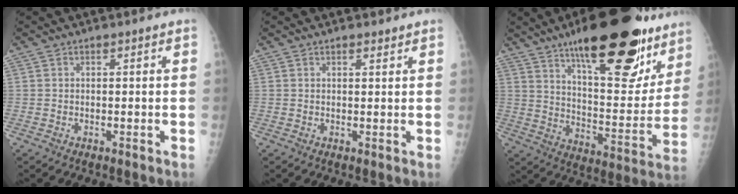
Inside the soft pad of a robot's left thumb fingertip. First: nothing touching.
{"total": 1.2, "force": [1.1, 0.5, 0.5], "torque": [-0.002, -0.007, 0.015]}
{"total": 28.2, "force": [18.0, 9.4, 19.6], "torque": [-0.240, -0.072, 0.271]}